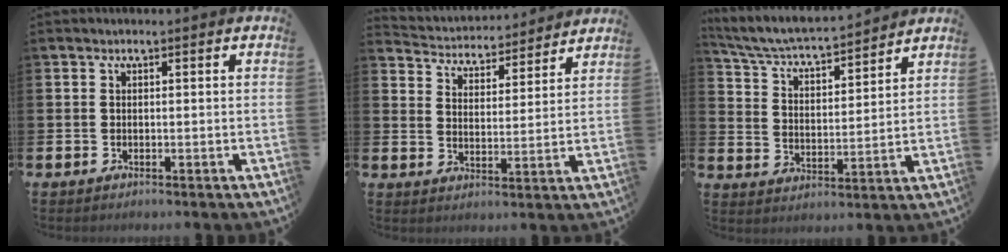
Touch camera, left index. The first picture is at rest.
{"total": 4.2, "force": [4.1, 1.1, -0.2], "torque": [-0.023, -0.040, 0.066]}
{"total": 5.4, "force": [5.2, 0.6, 1.5], "torque": [-0.058, -0.047, 0.083]}